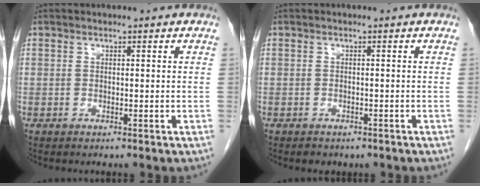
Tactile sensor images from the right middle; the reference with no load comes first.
{"total": 2.2, "force": [-1.7, 1.2, 0.6], "torque": [-0.011, 0.000, -0.016]}